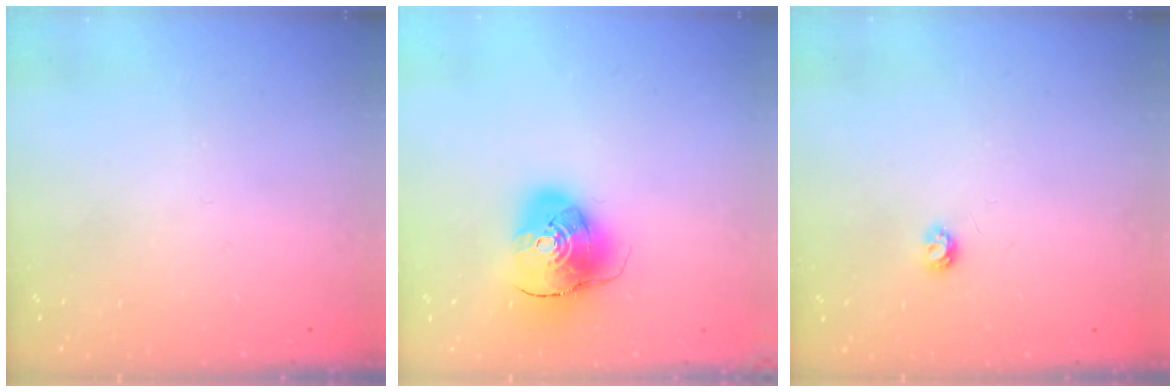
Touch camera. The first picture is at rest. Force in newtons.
{"total": 10.4, "press": 10.3, "slide": 1.4}
{"total": 3.4, "press": 3.4, "slide": 0.5}